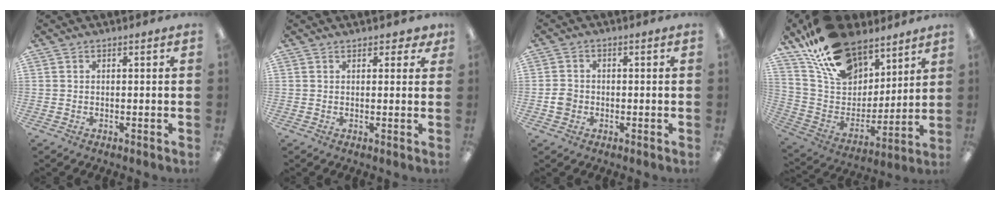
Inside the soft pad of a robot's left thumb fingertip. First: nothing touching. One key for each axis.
{"total": 2.2, "fx": 1.6, "fy": 1.4, "fz": 0.7, "tx": 0.000, "ty": -0.002, "tz": 0.027}
{"total": 3.5, "fx": -0.8, "fy": 3.1, "fz": 1.4, "tx": -0.023, "ty": 0.007, "tz": -0.014}
{"total": 20.9, "fx": 15.1, "fy": 11.7, "fz": 8.4, "tx": -0.168, "ty": -0.088, "tz": 0.282}